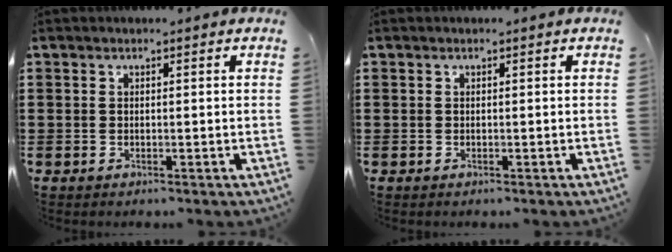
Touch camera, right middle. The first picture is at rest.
{"total": 0.0}